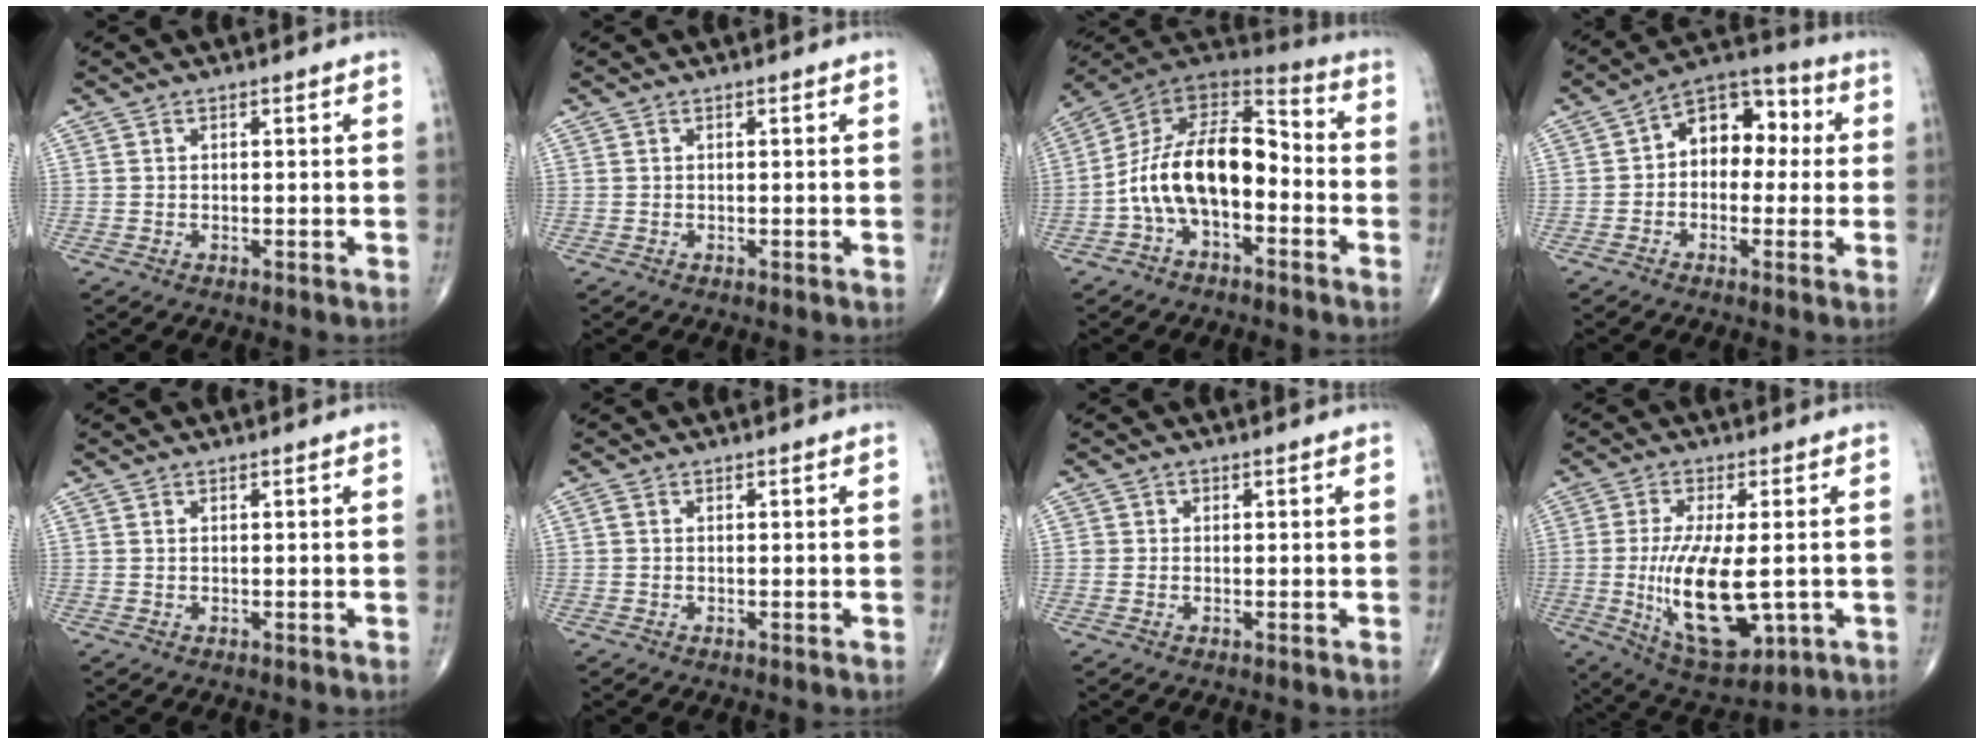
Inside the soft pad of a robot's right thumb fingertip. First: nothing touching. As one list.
[{"total": 0.0}, {"total": 16.7, "force": [-3.5, 9.2, 13.5], "torque": [-0.220, 0.065, -0.071]}, {"total": 11.4, "force": [1.1, 7.8, 8.2], "torque": [-0.079, 0.037, -0.001]}, {"total": 0.0}, {"total": 0.6, "force": [0.0, 0.4, 0.4], "torque": [-0.010, -0.001, -0.001]}, {"total": 1.0, "force": [0.0, 1.0, 0.1], "torque": [0.007, 0.004, -0.002]}, {"total": 16.2, "force": [-1.9, 6.6, 14.7], "torque": [-0.263, -0.022, -0.014]}]